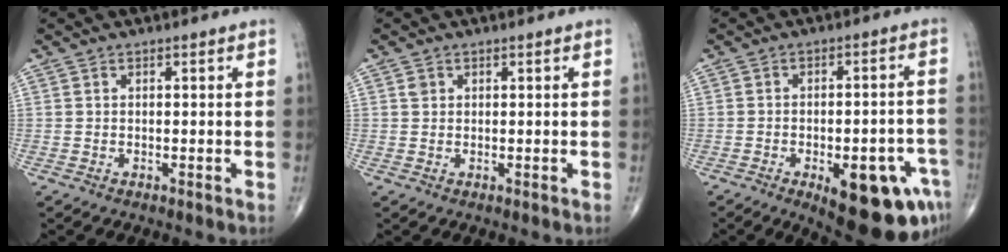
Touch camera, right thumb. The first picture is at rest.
{"total": 1.3, "force": [0.7, 0.9, 0.6], "torque": [-0.008, 0.001, 0.014]}
{"total": 17.0, "force": [-7.7, 6.6, 13.6], "torque": [-0.122, 0.029, -0.085]}